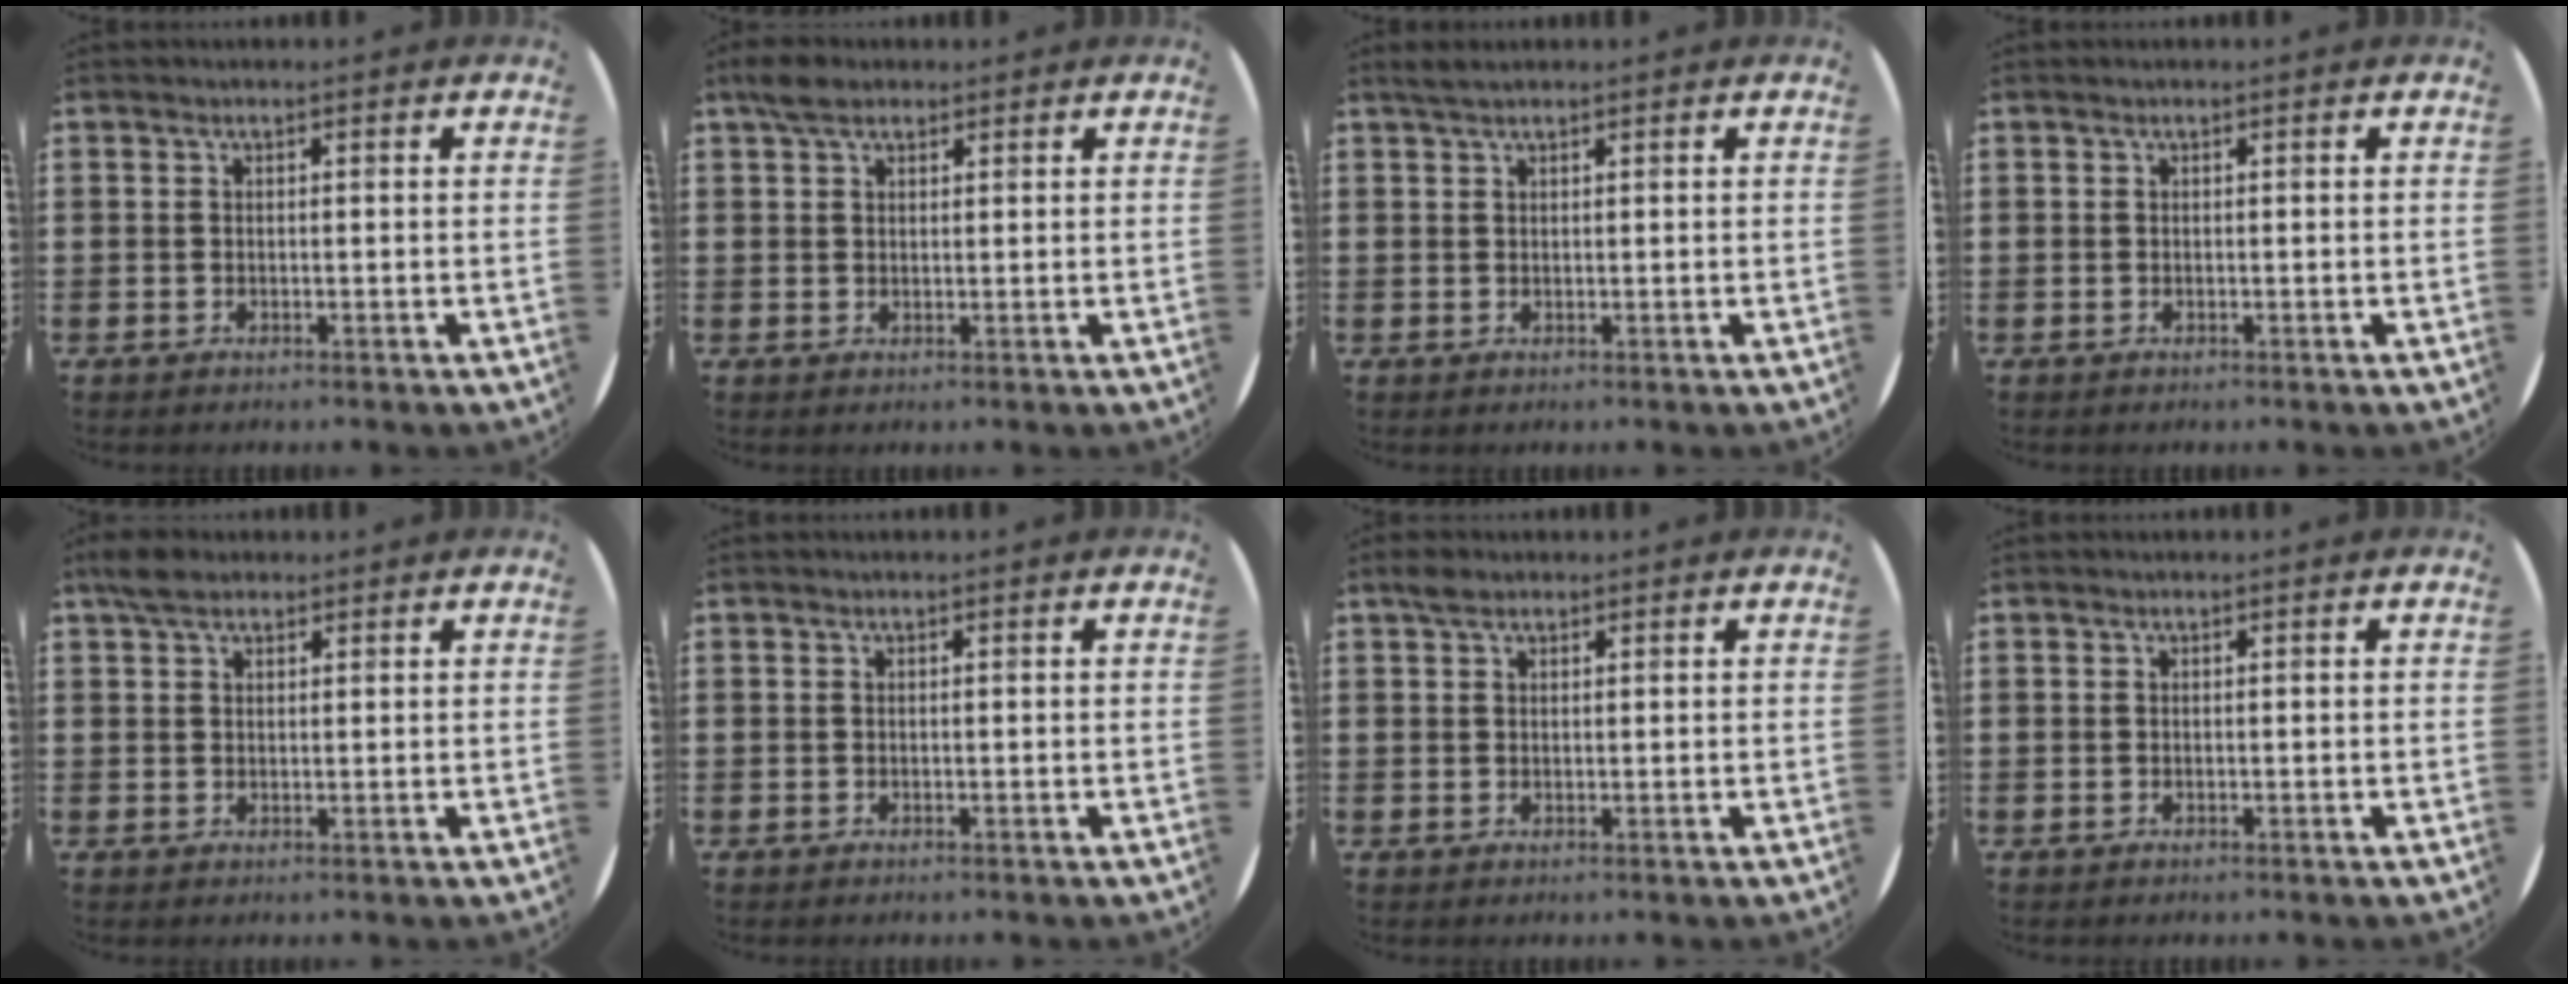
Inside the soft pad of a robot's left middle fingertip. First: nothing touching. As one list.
[{"total": 2.9, "force": [2.3, 1.3, 1.2], "torque": [-0.020, 0.005, 0.041]}, {"total": 1.3, "force": [1.2, 0.2, 0.6], "torque": [-0.013, 0.003, 0.021]}, {"total": 0.0}, {"total": 3.0, "force": [2.3, 1.3, 1.2], "torque": [-0.021, 0.005, 0.042]}, {"total": 0.0}, {"total": 1.6, "force": [1.3, 0.8, 0.6], "torque": [-0.005, 0.001, 0.022]}, {"total": 0.0}]